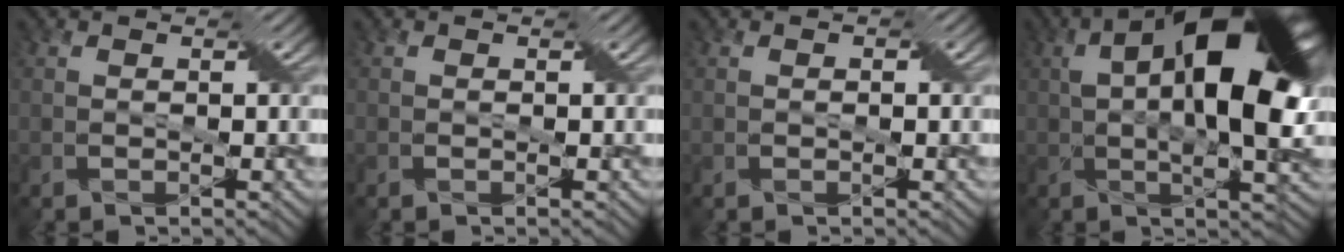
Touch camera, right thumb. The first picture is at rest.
{"total": 0.0}
{"total": 0.0}
{"total": 18.9, "force": [4.2, 8.2, 16.5], "torque": [-0.251, 0.027, 0.053]}